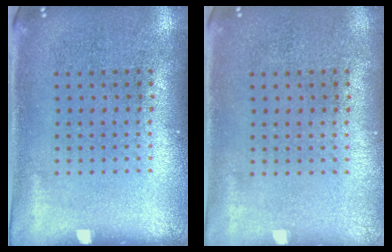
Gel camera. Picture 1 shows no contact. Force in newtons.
{"total": 0.0}